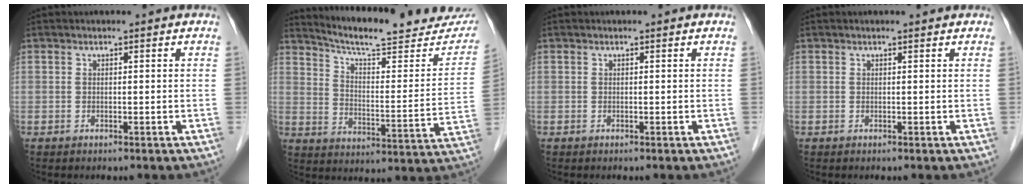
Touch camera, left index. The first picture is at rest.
{"total": 22.5, "force": [20.5, 3.6, 8.6], "torque": [-0.120, -0.045, 0.269]}
{"total": 0.0}
{"total": 0.9, "force": [0.8, 0.1, 0.3], "torque": [-0.012, 0.007, 0.009]}